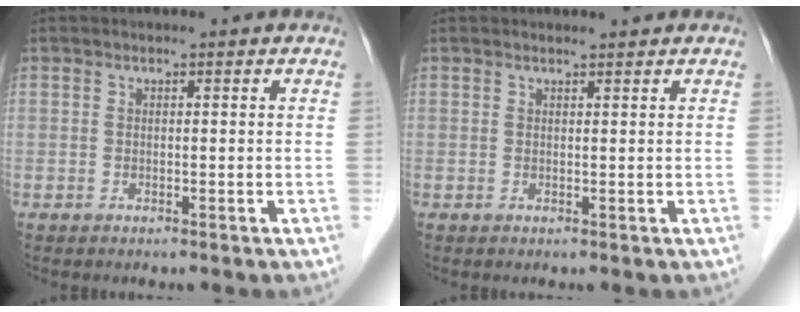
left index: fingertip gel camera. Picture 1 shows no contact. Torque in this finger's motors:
{"motor_torque": [0.22, -0.09, -0.02, -0.01]}